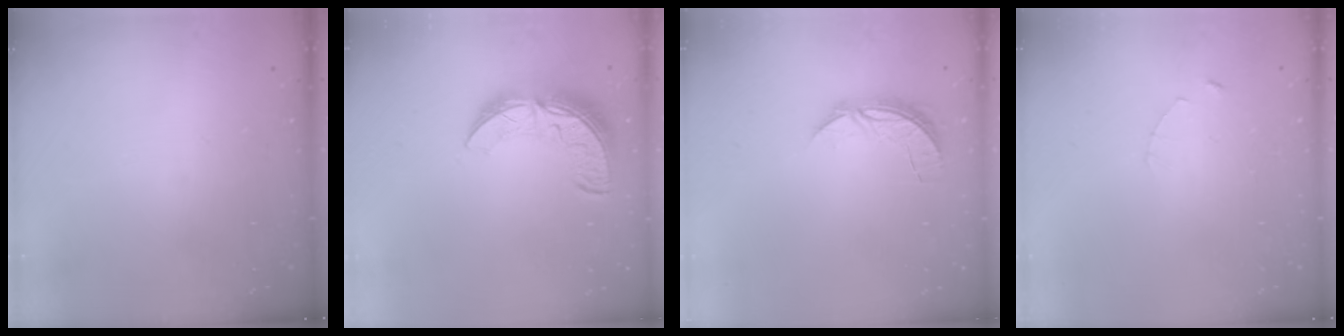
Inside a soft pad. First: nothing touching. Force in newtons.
{"total": 11.3, "press": 11.3, "slide": 0.8}
{"total": 5.6, "press": 5.6, "slide": 0.5}
{"total": 1.0, "press": 1.0, "slide": 0.2}